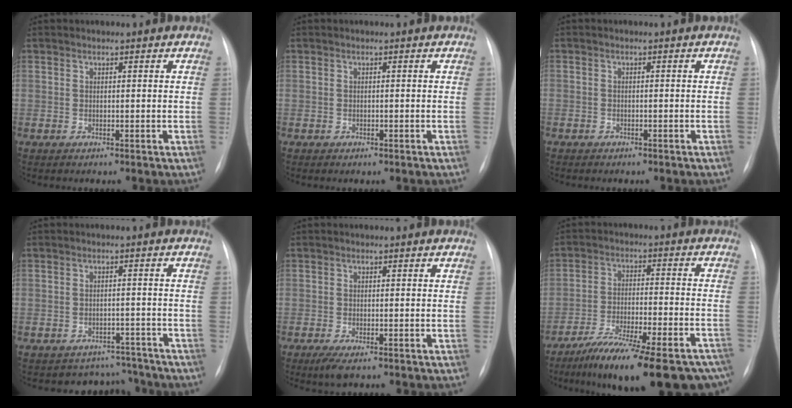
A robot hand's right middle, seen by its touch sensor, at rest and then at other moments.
{"total": 0.0}
{"total": 1.5, "force": [-1.2, 0.9, 0.4], "torque": [-0.011, 0.002, -0.014]}
{"total": 5.1, "force": [-4.5, 2.0, -1.2], "torque": [0.023, 0.029, -0.056]}
{"total": 2.6, "force": [-1.6, 0.7, 2.0], "torque": [-0.041, -0.007, -0.028]}
{"total": 23.2, "force": [-18.5, 4.5, 13.1], "torque": [-0.145, -0.008, -0.267]}